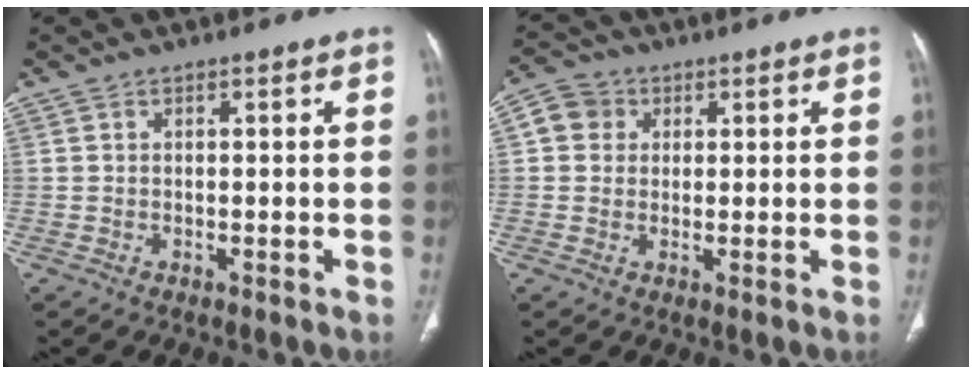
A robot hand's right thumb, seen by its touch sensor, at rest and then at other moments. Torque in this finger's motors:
{"motor_torque": [1.00, 0.70, 0.11, -0.58, 0.04]}